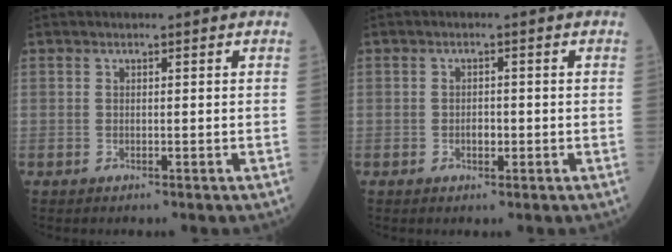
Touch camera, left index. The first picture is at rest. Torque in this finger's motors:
{"motor_torque": [0.18, 0.06, 0.00, 0.00]}